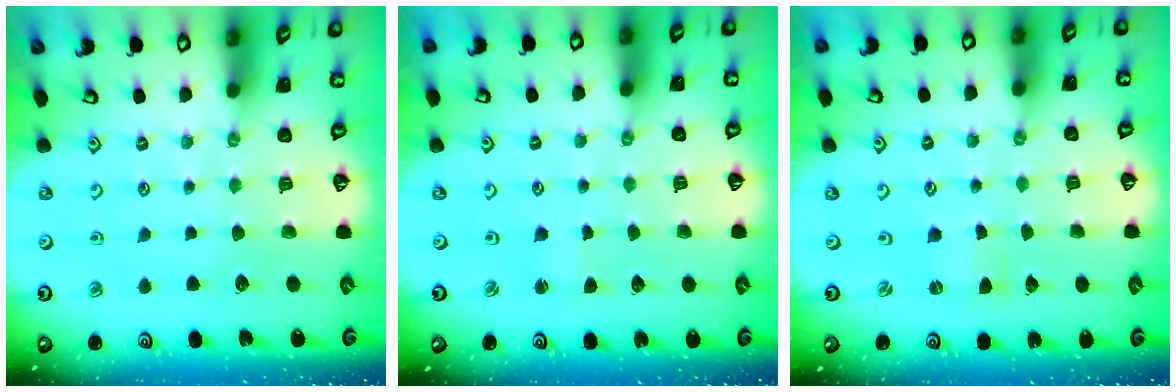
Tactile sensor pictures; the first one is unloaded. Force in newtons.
{"total": 1.1, "press": 1.1, "slide": 0.2}
{"total": 0.0}